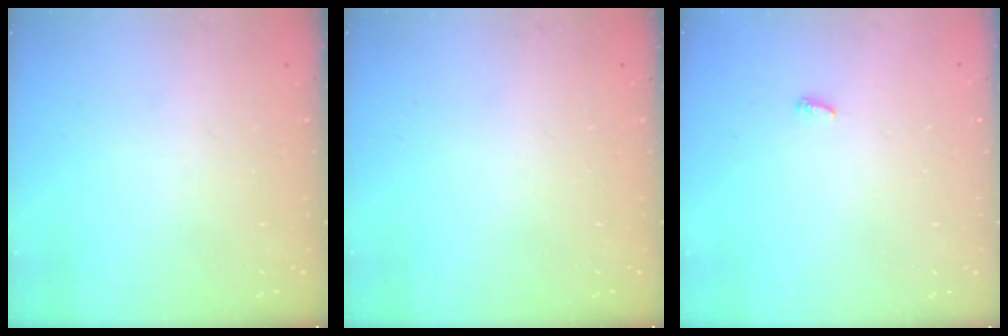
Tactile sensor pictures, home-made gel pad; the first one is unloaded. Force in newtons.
{"total": 0.0}
{"total": 4.3, "press": 4.3, "slide": 0.4}